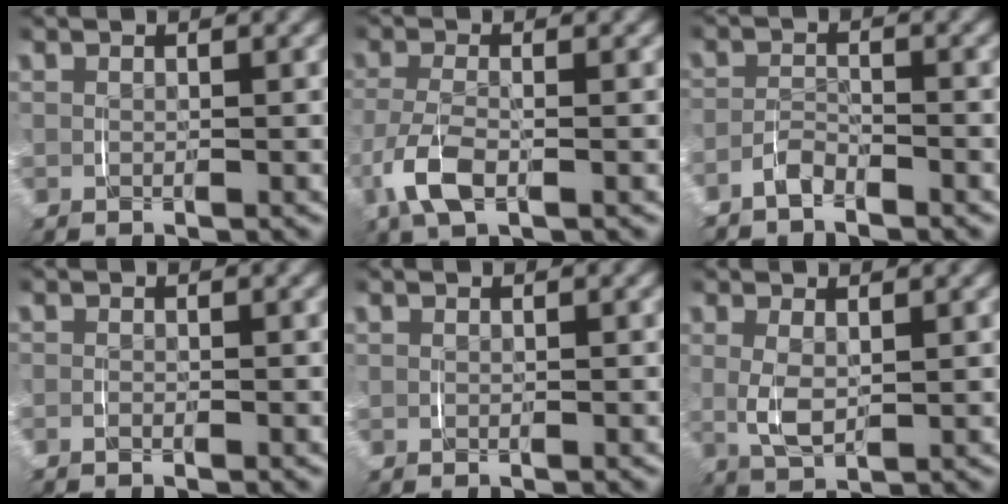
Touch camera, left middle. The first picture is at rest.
{"total": 3.5, "force": [-2.0, 1.1, 2.7], "torque": [-0.071, -0.014, -0.029]}
{"total": 2.4, "force": [-2.4, 0.0, 0.0], "torque": [-0.007, -0.002, -0.048]}
{"total": 0.8, "force": [-0.7, -0.1, -0.2], "torque": [0.000, -0.001, -0.016]}
{"total": 0.0}
{"total": 2.6, "force": [0.2, 1.2, 2.2], "torque": [-0.058, -0.009, 0.010]}